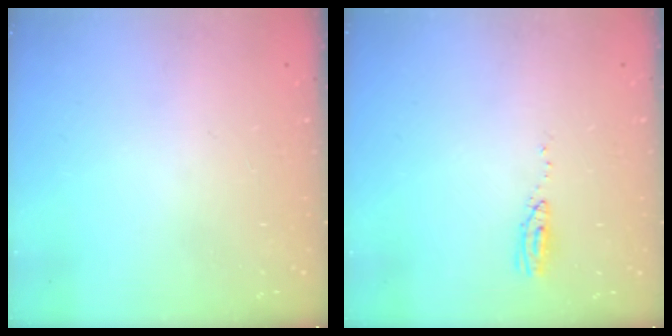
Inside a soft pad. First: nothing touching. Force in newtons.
{"total": 3.9, "press": 3.7, "slide": 1.4}